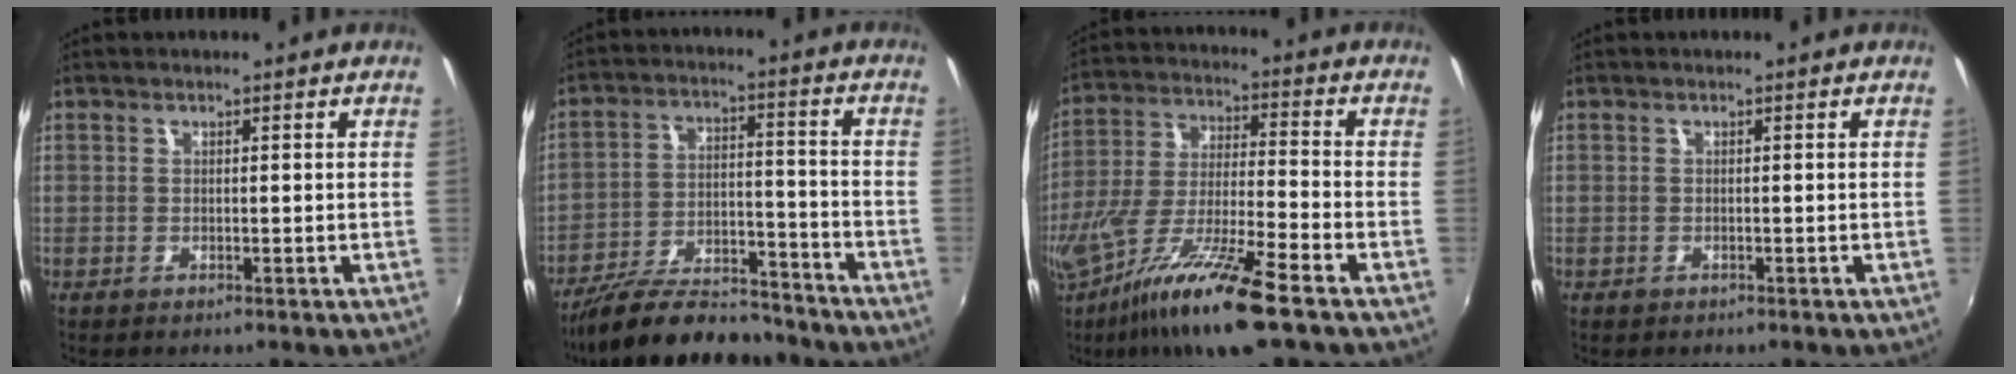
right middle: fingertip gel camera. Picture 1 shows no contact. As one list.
[{"total": 18.4, "force": [-15.7, 5.3, 7.9], "torque": [-0.157, -0.006, -0.239]}, {"total": 18.4, "force": [-10.9, 1.8, 14.7], "torque": [-0.289, -0.051, -0.200]}, {"total": 0.7, "force": [-0.5, 0.5, 0.2], "torque": [-0.004, -0.001, -0.005]}]